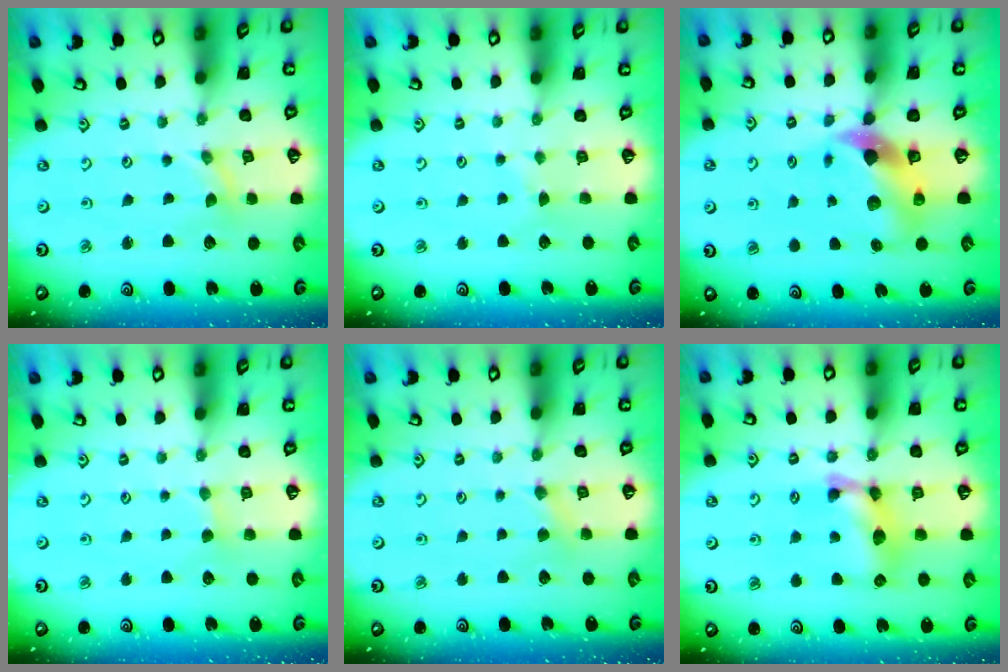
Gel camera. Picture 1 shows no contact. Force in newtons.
{"total": 2.2, "press": 2.2, "slide": 0.3}
{"total": 9.2, "press": 9.1, "slide": 1.5}
{"total": 2.1, "press": 2.0, "slide": 0.3}
{"total": 3.0, "press": 2.9, "slide": 0.5}
{"total": 12.7, "press": 12.7, "slide": 0.6}